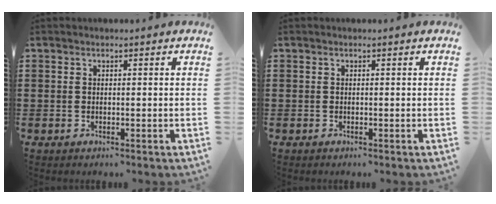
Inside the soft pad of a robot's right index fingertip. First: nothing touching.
{"total": 0.0}